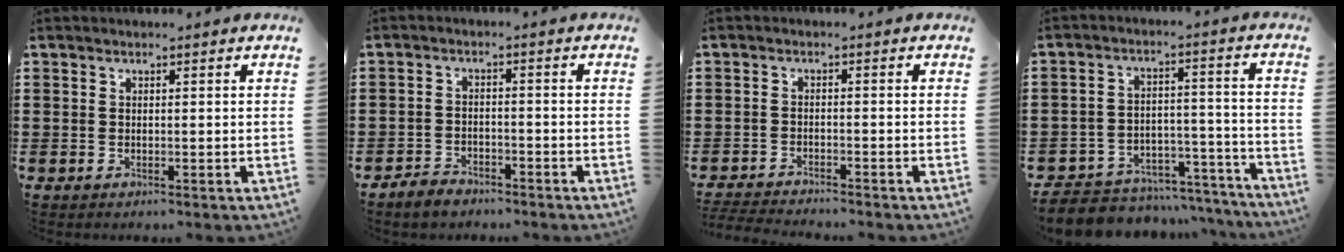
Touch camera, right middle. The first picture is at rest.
{"total": 2.6, "force": [-2.5, 0.7, 0.3], "torque": [-0.013, 0.005, -0.051]}
{"total": 2.7, "force": [-2.7, 0.0, 0.3], "torque": [-0.016, -0.006, -0.059]}
{"total": 5.8, "force": [-5.5, 2.0, 0.5], "torque": [-0.007, 0.019, -0.107]}